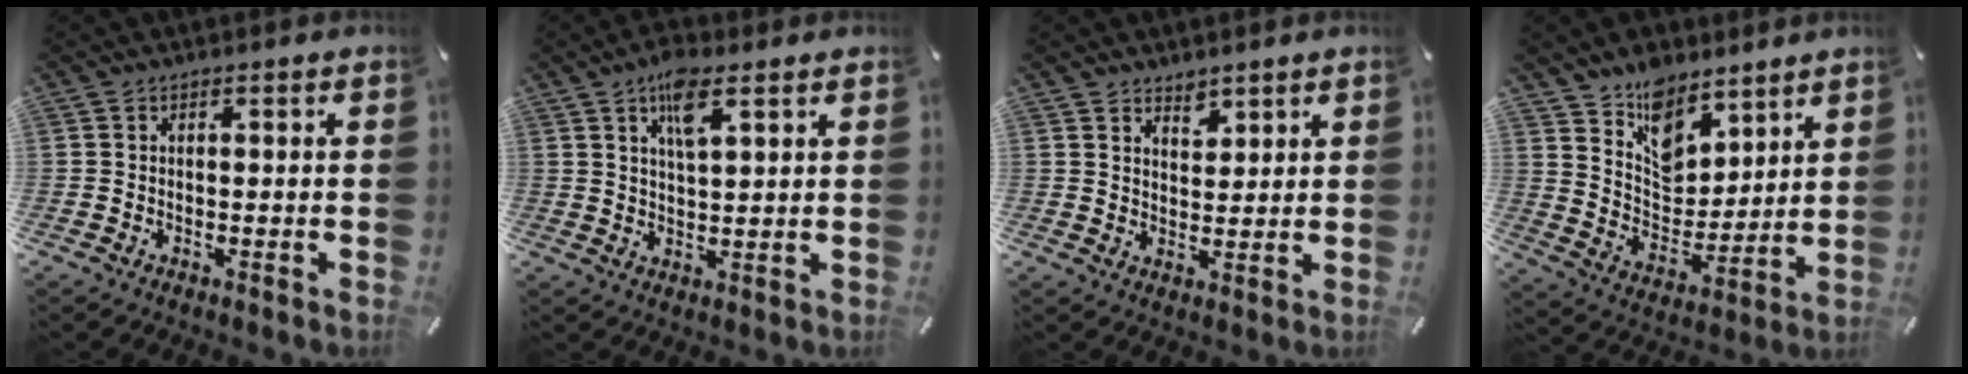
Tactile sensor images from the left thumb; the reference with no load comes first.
{"total": 7.8, "force": [4.3, 2.9, 5.8], "torque": [-0.099, -0.009, 0.073]}
{"total": 3.4, "force": [2.7, 2.1, 0.1], "torque": [0.005, -0.016, 0.048]}
{"total": 10.7, "force": [8.1, 6.6, 2.3], "torque": [-0.049, -0.073, 0.154]}